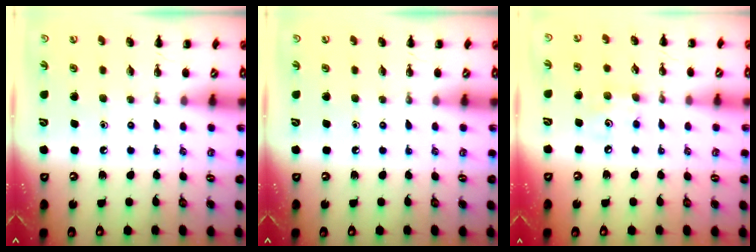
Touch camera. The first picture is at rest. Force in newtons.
{"total": 0.0}
{"total": 3.8, "press": 3.7, "slide": 0.8}